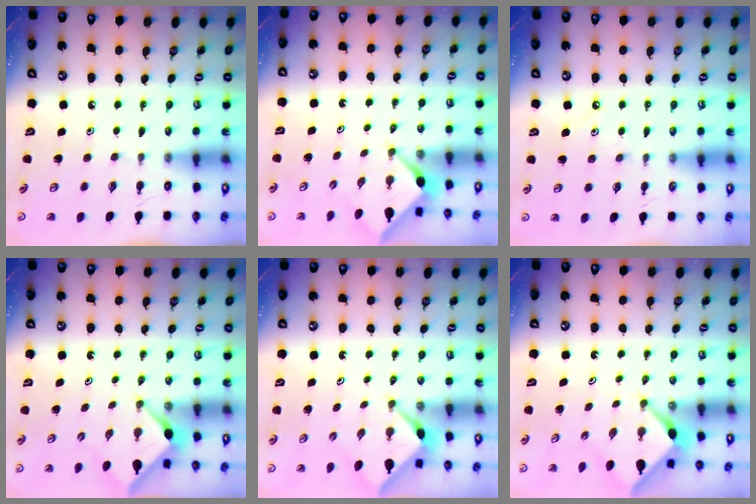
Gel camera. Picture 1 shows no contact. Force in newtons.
{"total": 2.9, "press": 2.9, "slide": 0.4}
{"total": 3.9, "press": 3.9, "slide": 0.5}
{"total": 3.1, "press": 3.1, "slide": 0.2}
{"total": 2.4, "press": 2.4, "slide": 0.1}
{"total": 2.2, "press": 2.2, "slide": 0.2}